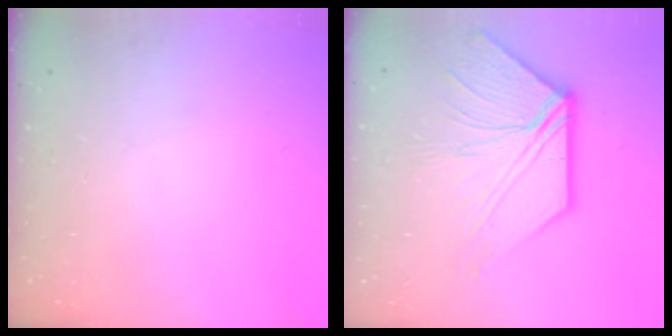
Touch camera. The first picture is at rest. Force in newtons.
{"total": 12.5, "press": 12.5, "slide": 1.1}